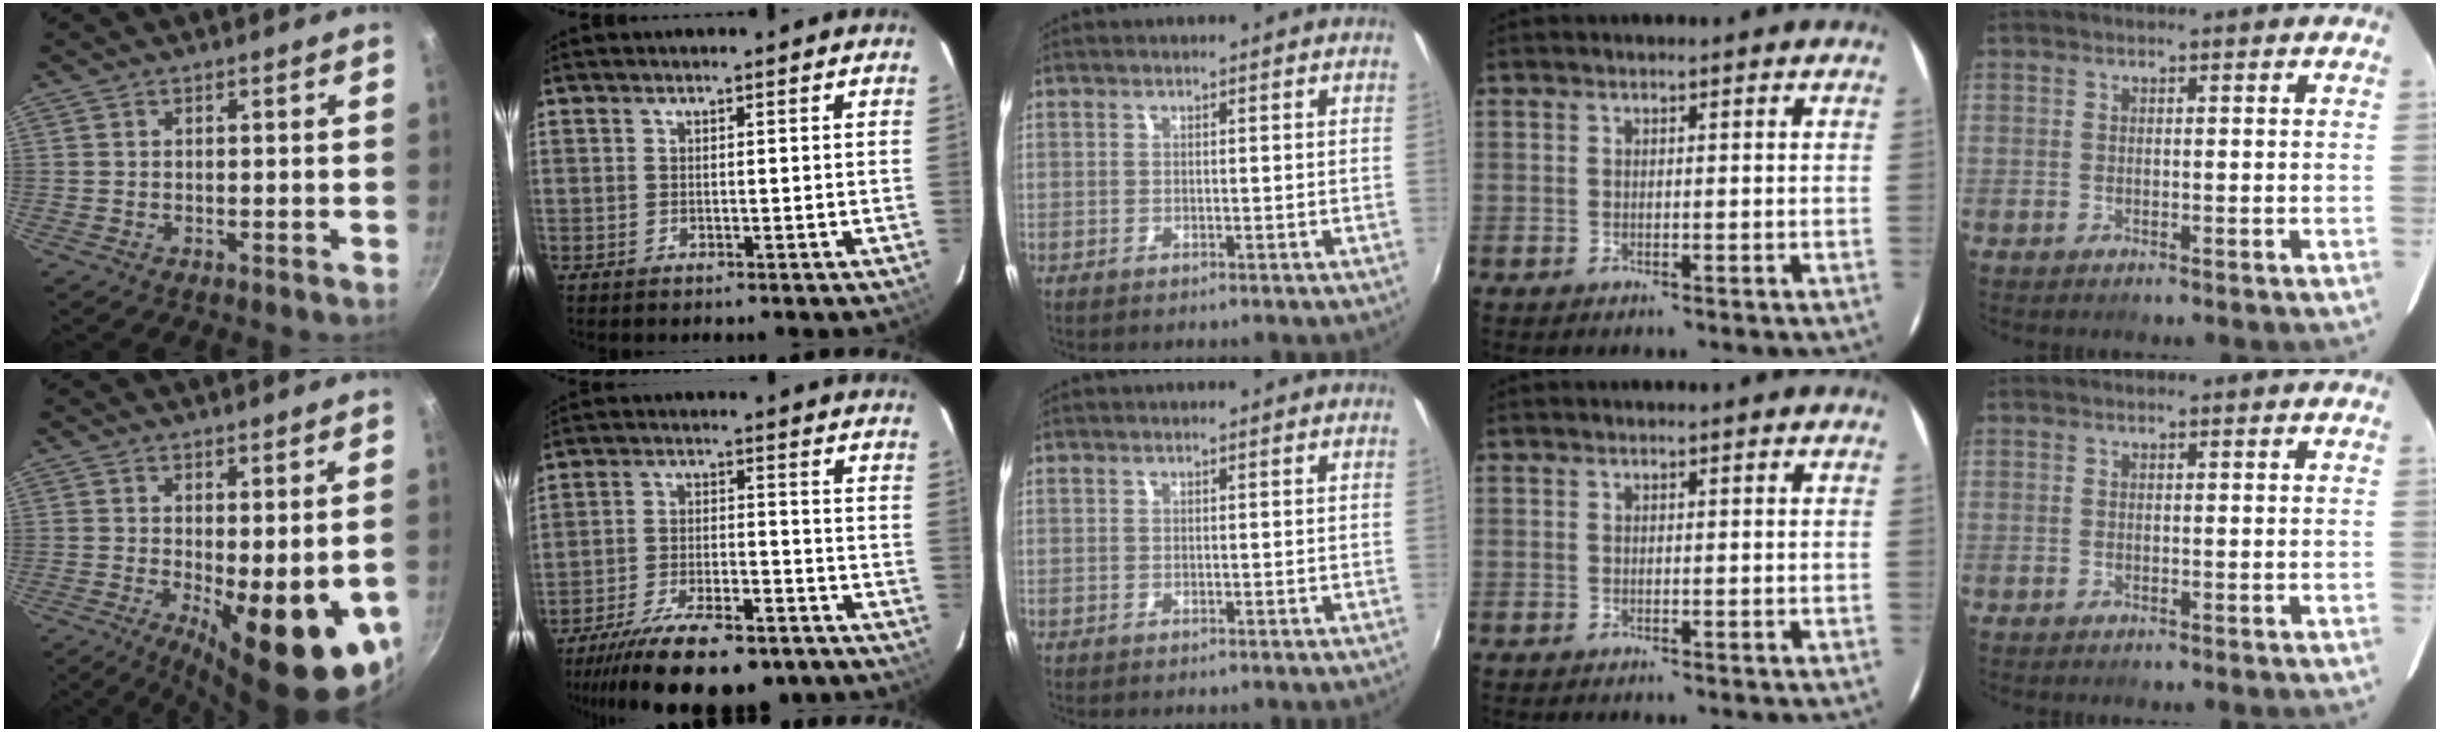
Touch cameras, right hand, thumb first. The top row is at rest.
{"thumb": {"total": 15.5, "force": [-3.3, 5.0, 14.3], "torque": [-0.173, -0.022, -0.031]}, "index": {"total": 20.9, "force": [-16.4, 6.9, 11.0], "torque": [-0.215, -0.032, -0.242]}}